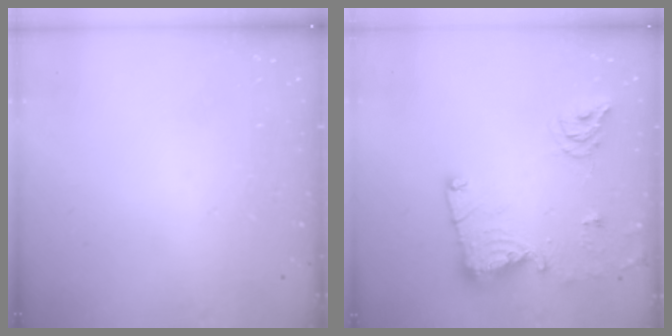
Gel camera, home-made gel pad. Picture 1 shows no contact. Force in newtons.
{"total": 15.1, "press": 15.0, "slide": 1.5}